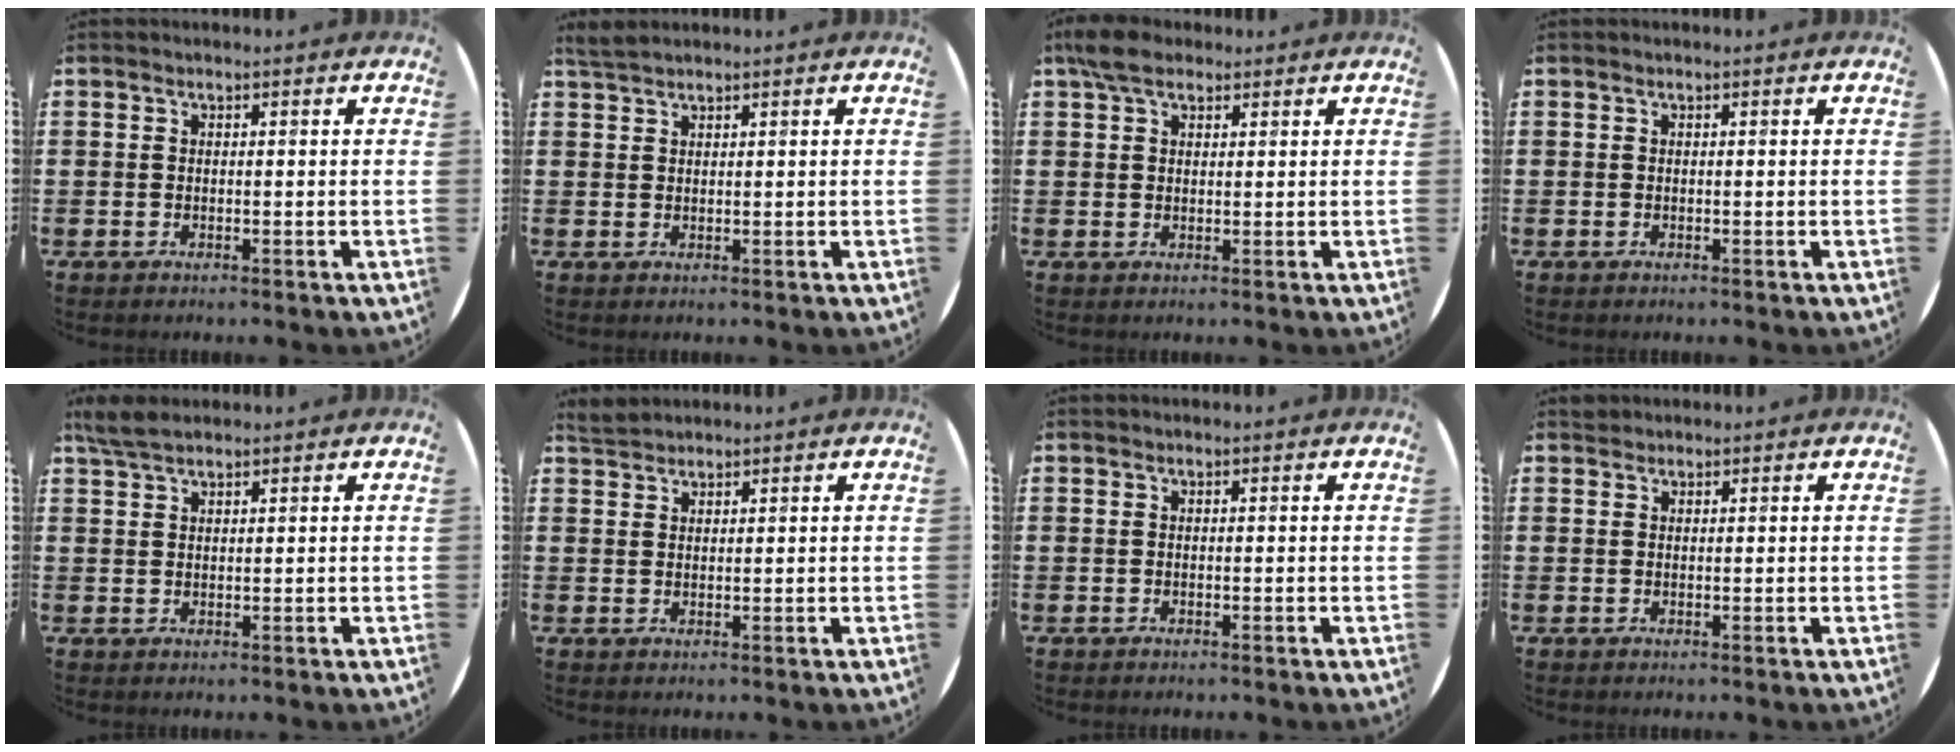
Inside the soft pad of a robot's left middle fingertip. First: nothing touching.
{"total": 1.7, "force": [1.6, 0.2, 0.4], "torque": [-0.011, 0.003, 0.030]}
{"total": 4.0, "force": [2.9, 1.8, 2.0], "torque": [-0.038, 0.006, 0.053]}
{"total": 0.0}
{"total": 3.7, "force": [3.1, 0.9, 1.7], "torque": [-0.038, 0.006, 0.059]}
{"total": 2.2, "force": [2.2, 0.5, 0.2], "torque": [0.001, 0.002, 0.041]}
{"total": 0.0}
{"total": 0.8, "force": [0.8, 0.3, -0.2], "torque": [0.002, 0.004, 0.015]}